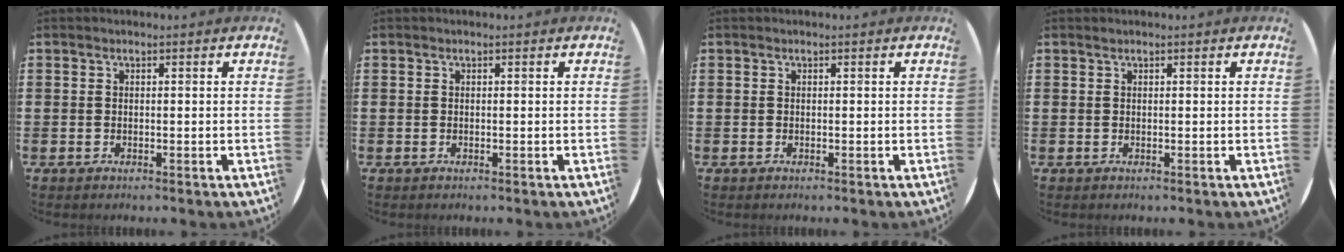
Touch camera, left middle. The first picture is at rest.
{"total": 0.0}
{"total": 0.0}
{"total": 0.0}